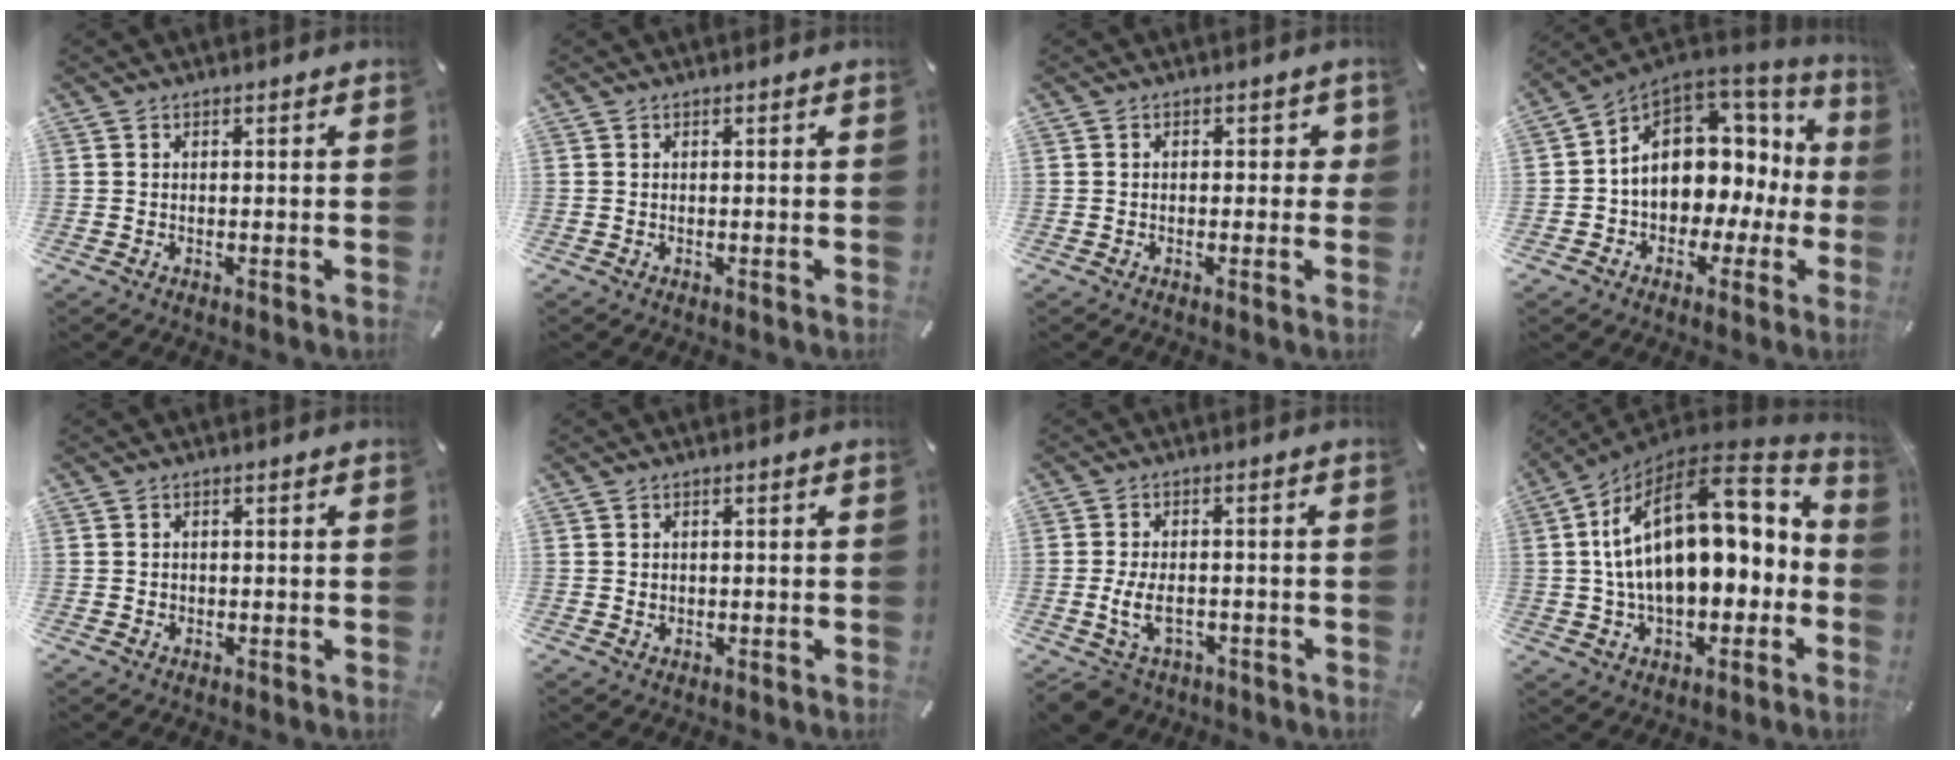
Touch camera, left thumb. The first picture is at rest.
{"total": 0.0}
{"total": 2.2, "force": [-0.1, 1.5, 1.5], "torque": [-0.013, 0.003, -0.008]}
{"total": 11.8, "force": [2.8, 9.3, 6.6], "torque": [-0.113, -0.029, 0.051]}
{"total": 0.9, "force": [-0.1, 0.8, 0.4], "torque": [-0.007, 0.006, -0.004]}
{"total": 1.0, "force": [0.0, 0.9, 0.4], "torque": [-0.009, 0.005, -0.001]}
{"total": 7.3, "force": [-2.2, 5.0, 4.8], "torque": [-0.105, 0.010, -0.039]}
{"total": 24.6, "force": [4.7, 13.8, 19.7], "torque": [-0.338, -0.026, 0.081]}